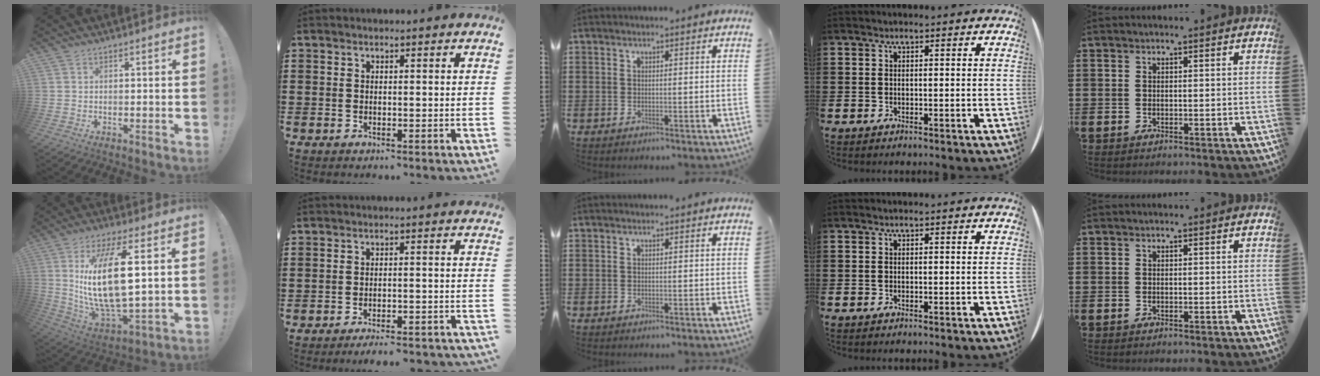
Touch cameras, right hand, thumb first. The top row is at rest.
{"thumb": {"total": 20.9, "force": [4.4, 7.8, 19.0], "torque": [-0.379, -0.023, 0.064]}, "index": {"total": 3.5, "force": [-3.3, -0.2, 1.0], "torque": [-0.020, -0.003, -0.067]}}